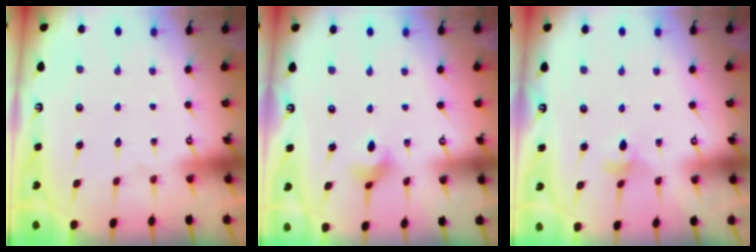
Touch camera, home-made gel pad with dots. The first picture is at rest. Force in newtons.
{"total": 3.1, "press": 3.0, "slide": 0.7}
{"total": 3.9, "press": 3.9, "slide": 0.5}